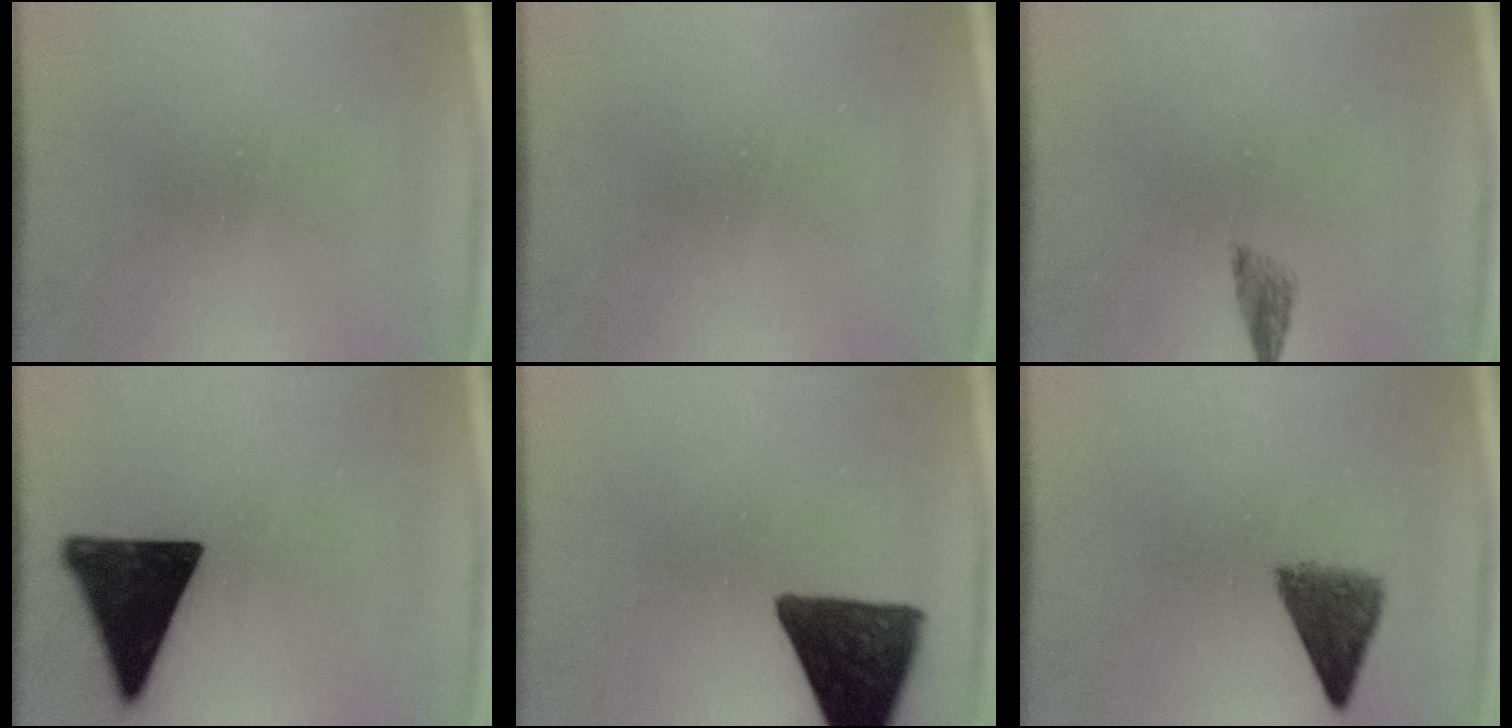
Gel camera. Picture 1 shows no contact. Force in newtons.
{"total": 0.0}
{"total": 3.0}
{"total": 14.4}
{"total": 12.3}
{"total": 5.0}